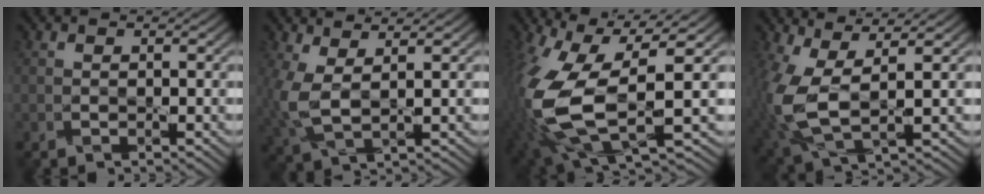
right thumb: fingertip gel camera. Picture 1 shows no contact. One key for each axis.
{"total": 5.9, "fx": 1.2, "fy": 2.6, "fz": 5.1, "tx": -0.140, "ty": -0.001, "tz": 0.022}
{"total": 15.4, "fx": -1.5, "fy": 7.0, "fz": 13.6, "tx": -0.331, "ty": -0.043, "tz": -0.006}
{"total": 9.6, "fx": 0.2, "fy": 4.5, "fz": 8.5, "tx": -0.220, "ty": -0.010, "tz": 0.008}